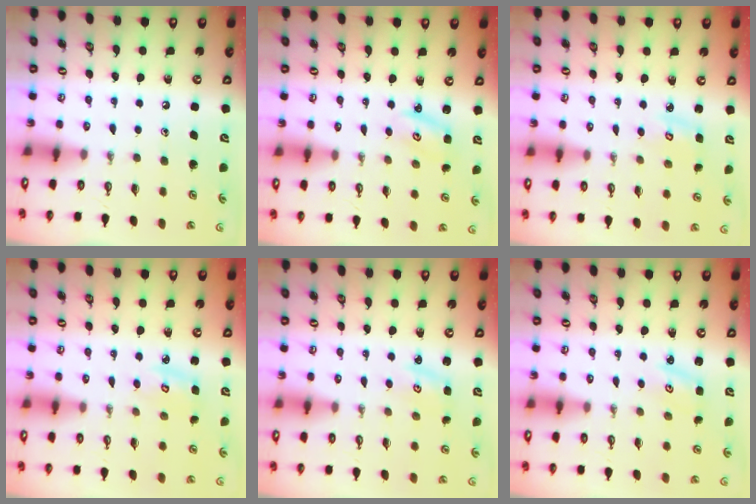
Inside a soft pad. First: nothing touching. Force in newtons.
{"total": 2.6, "press": 2.6, "slide": 0.1}
{"total": 2.8, "press": 2.8, "slide": 0.1}
{"total": 3.2, "press": 3.2, "slide": 0.1}
{"total": 2.3, "press": 2.3, "slide": 0.3}
{"total": 1.5, "press": 1.5, "slide": 0.3}